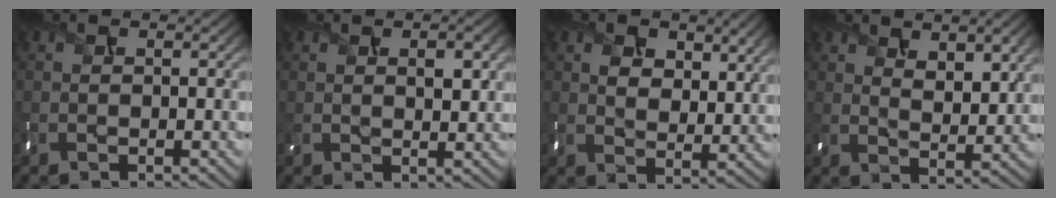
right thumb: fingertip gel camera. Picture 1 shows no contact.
{"total": 3.5, "force": [1.3, 1.6, 2.8], "torque": [-0.052, -0.003, 0.025]}
{"total": 6.1, "force": [3.2, 3.7, 3.7], "torque": [-0.078, -0.013, 0.057]}
{"total": 6.6, "force": [4.0, 3.0, 4.3], "torque": [-0.080, -0.011, 0.078]}